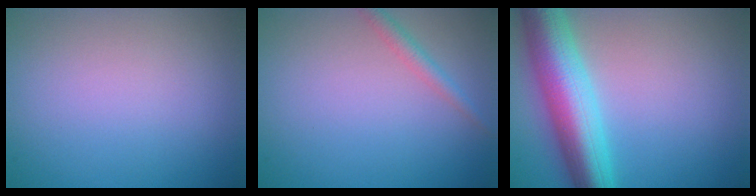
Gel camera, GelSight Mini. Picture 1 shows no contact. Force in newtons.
{"total": 1.6, "press": 1.6, "slide": 0.1}
{"total": 9.0, "press": 9.0, "slide": 0.3}